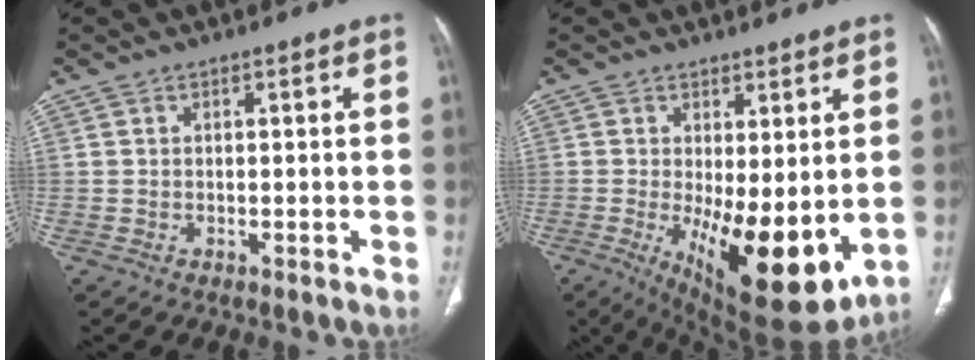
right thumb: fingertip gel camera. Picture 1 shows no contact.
{"total": 15.6, "force": [-2.4, 5.9, 14.2], "torque": [-0.215, -0.037, -0.014]}